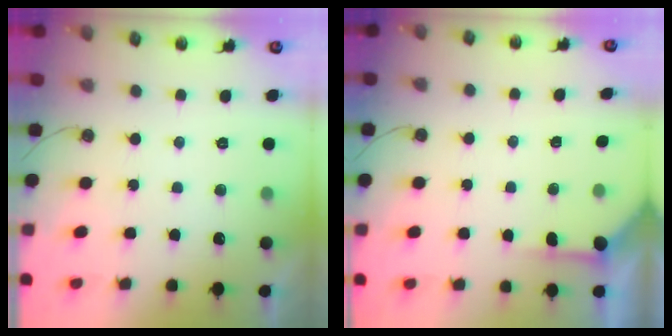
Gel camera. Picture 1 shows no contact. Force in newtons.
{"total": 3.5, "press": 3.4, "slide": 0.5}